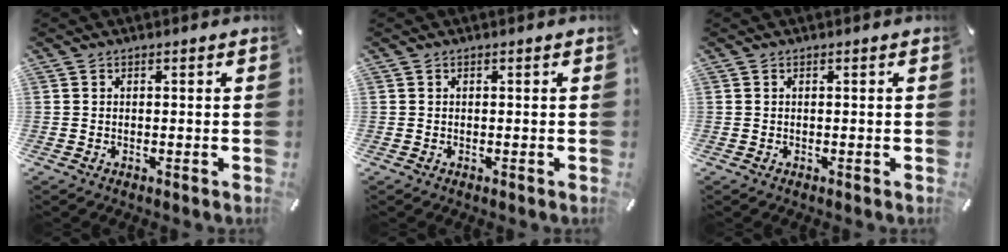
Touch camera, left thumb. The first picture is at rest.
{"total": 0.0}
{"total": 0.0}